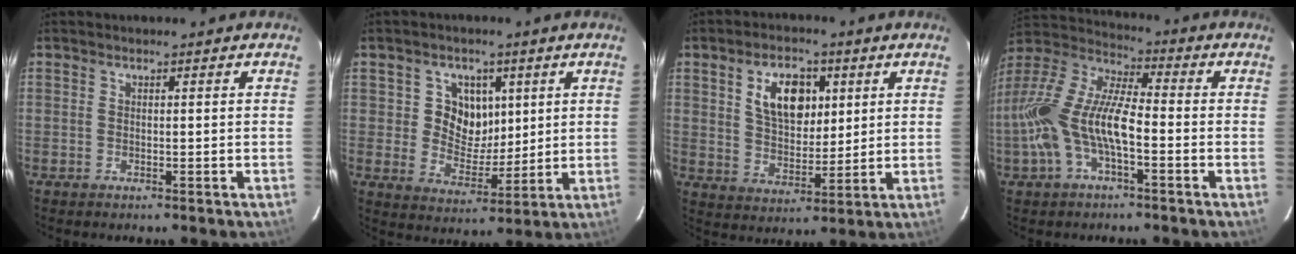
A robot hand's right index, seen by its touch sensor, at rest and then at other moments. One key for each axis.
{"total": 8.1, "fx": 2.2, "fy": 7.1, "fz": 3.2, "tx": -0.059, "ty": 0.003, "tz": 0.045}
{"total": 10.4, "fx": 3.7, "fy": 6.3, "fz": 7.5, "tx": -0.132, "ty": 0.016, "tz": 0.072}
{"total": 16.8, "fx": -4.7, "fy": 6.5, "fz": 14.7, "tx": -0.304, "ty": 0.001, "tz": -0.095}